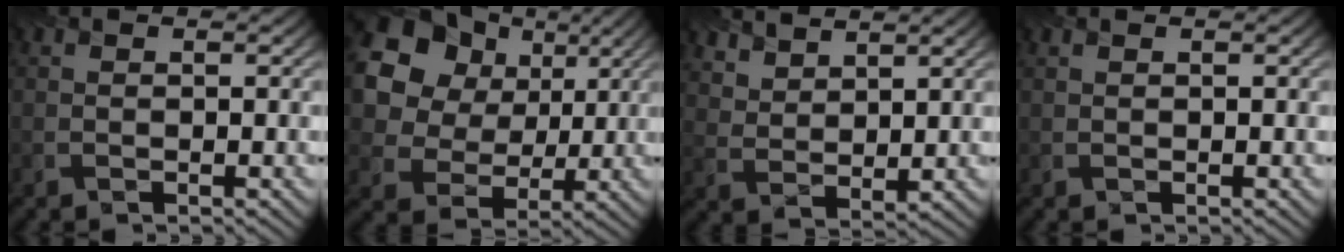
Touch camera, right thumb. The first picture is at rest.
{"total": 17.5, "force": [7.1, 13.8, 8.1], "torque": [-0.244, 0.059, 0.152]}
{"total": 5.6, "force": [4.6, 2.3, 2.1], "torque": [-0.054, -0.020, 0.114]}
{"total": 0.0}